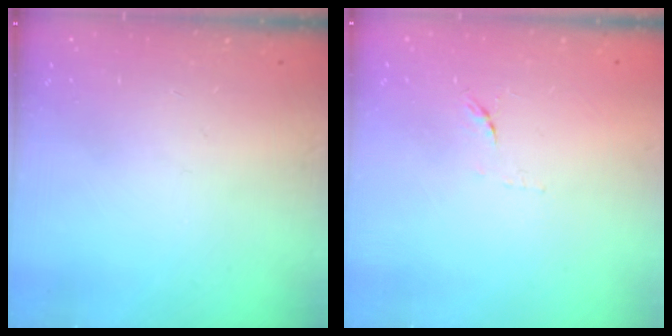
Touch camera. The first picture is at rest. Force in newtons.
{"total": 6.2, "press": 6.1, "slide": 0.9}